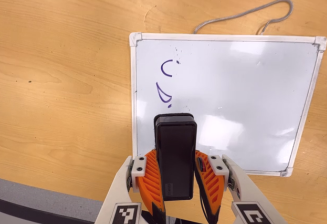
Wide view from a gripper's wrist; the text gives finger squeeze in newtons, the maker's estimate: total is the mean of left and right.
{"total": 6.8, "left": 6.3, "right": 7.4}